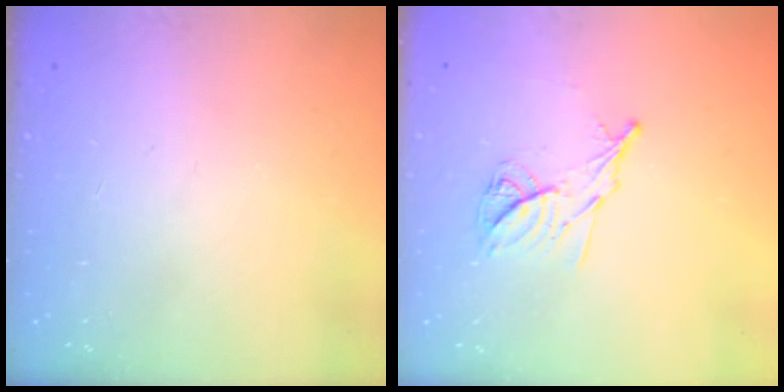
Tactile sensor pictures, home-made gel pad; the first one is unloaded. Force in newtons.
{"total": 10.0, "press": 10.0, "slide": 0.1}